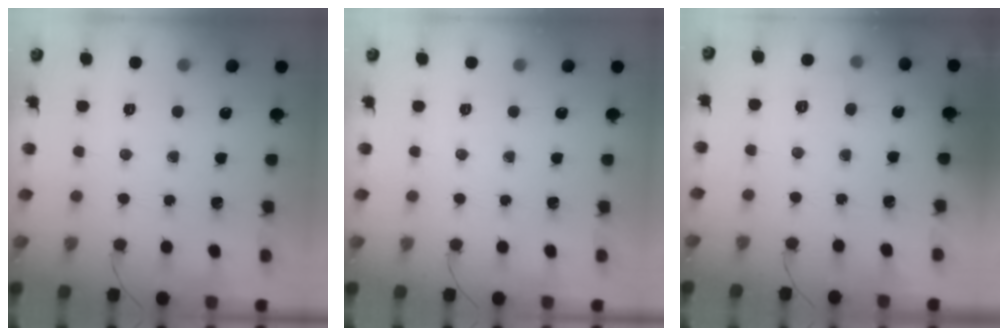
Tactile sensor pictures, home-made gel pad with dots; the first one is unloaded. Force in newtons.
{"total": 0.0}
{"total": 4.3, "press": 4.1, "slide": 1.3}